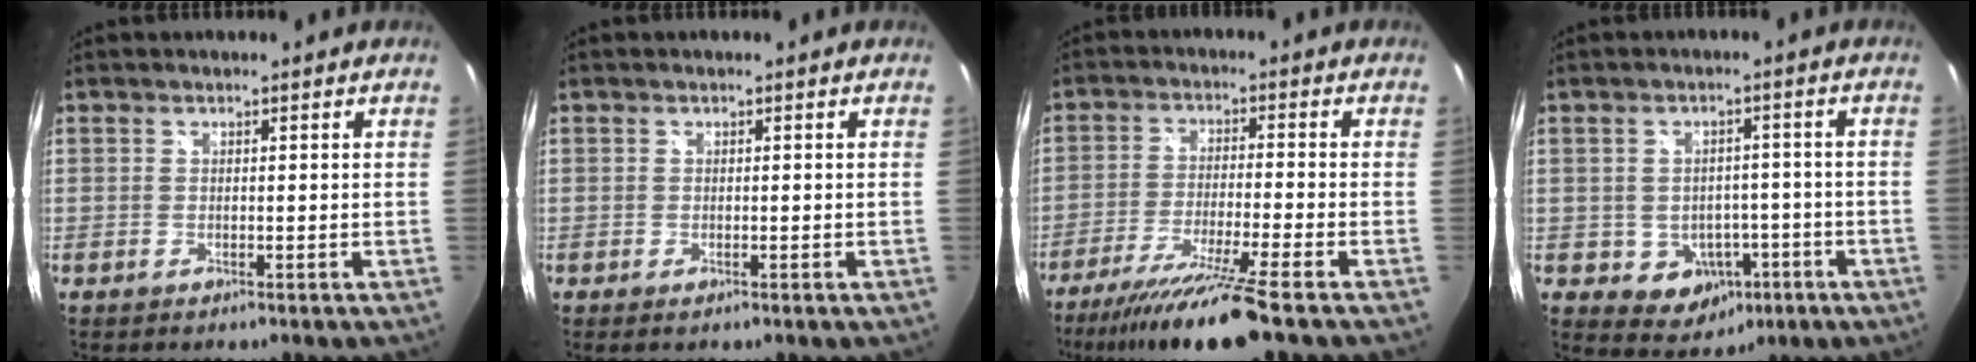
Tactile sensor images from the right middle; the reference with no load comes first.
{"total": 0.5, "force": [-0.2, 0.1, 0.5], "torque": [-0.006, -0.001, -0.005]}
{"total": 13.3, "force": [-10.7, -1.4, 7.8], "torque": [-0.166, -0.032, -0.185]}
{"total": 8.3, "force": [-2.9, 7.0, 3.5], "torque": [-0.079, 0.008, -0.015]}